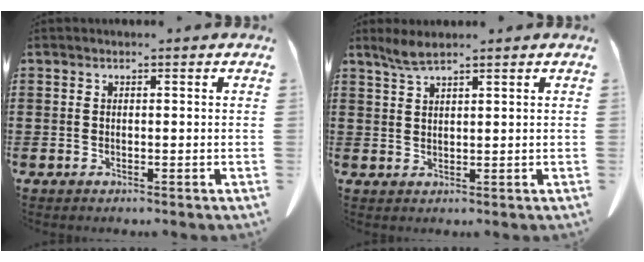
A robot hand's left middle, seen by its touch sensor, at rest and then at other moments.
{"total": 2.7, "force": [2.1, 0.3, 1.7], "torque": [-0.037, 0.002, 0.038]}